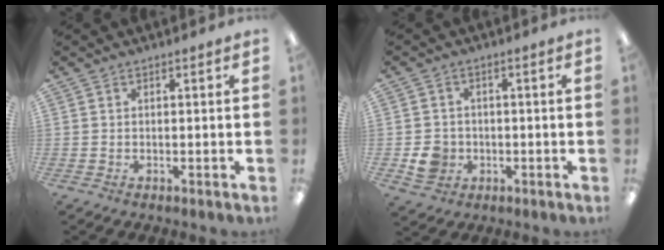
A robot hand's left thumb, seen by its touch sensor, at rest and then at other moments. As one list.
[{"total": 5.5, "force": [-1.2, 5.0, 1.9], "torque": [-0.024, 0.007, -0.020]}]